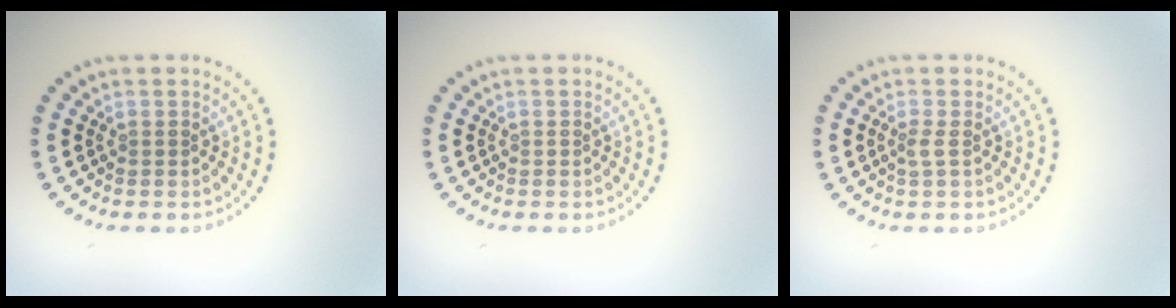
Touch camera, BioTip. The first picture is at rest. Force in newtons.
{"total": 0.0}
{"total": 0.9, "press": 0.6, "slide": 0.6}